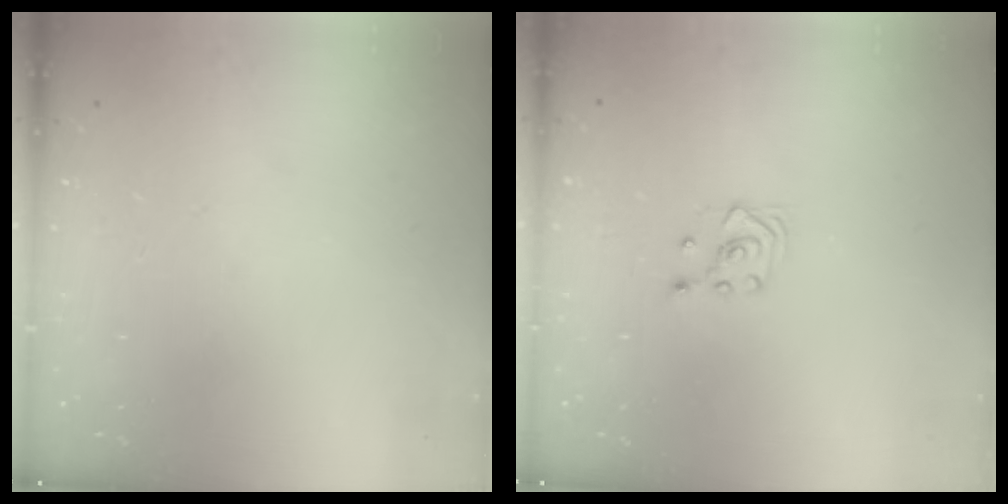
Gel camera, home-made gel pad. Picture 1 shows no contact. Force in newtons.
{"total": 3.0, "press": 2.6, "slide": 1.5}